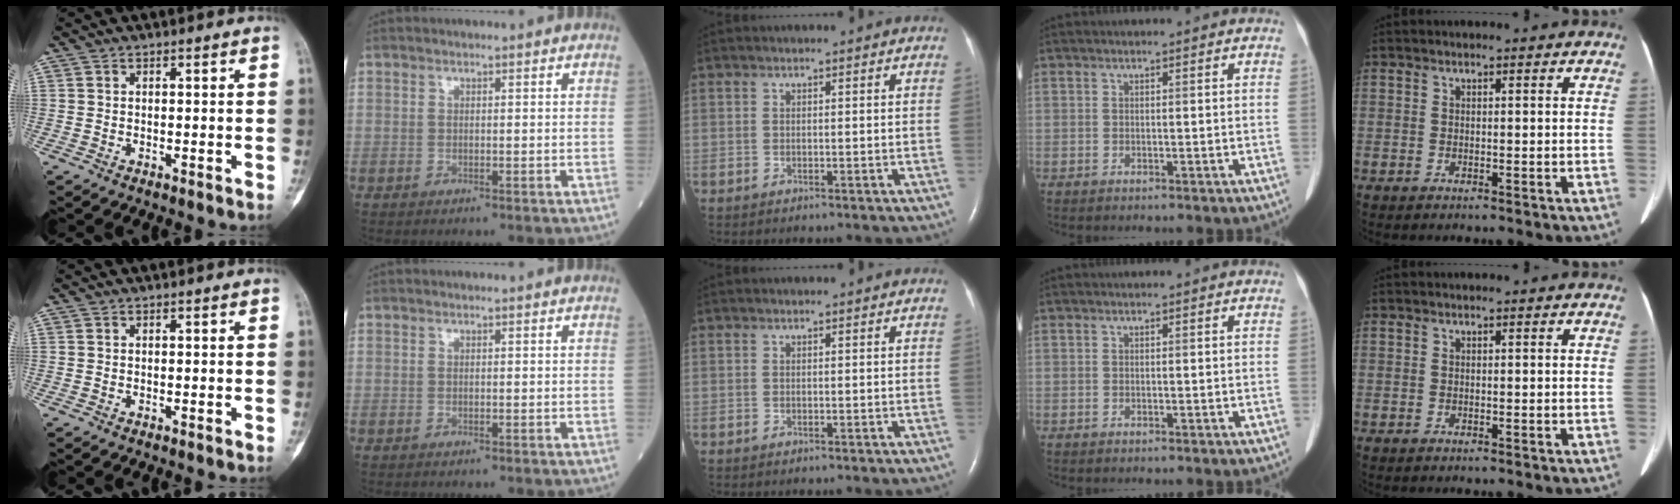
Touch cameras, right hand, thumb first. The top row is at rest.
{}